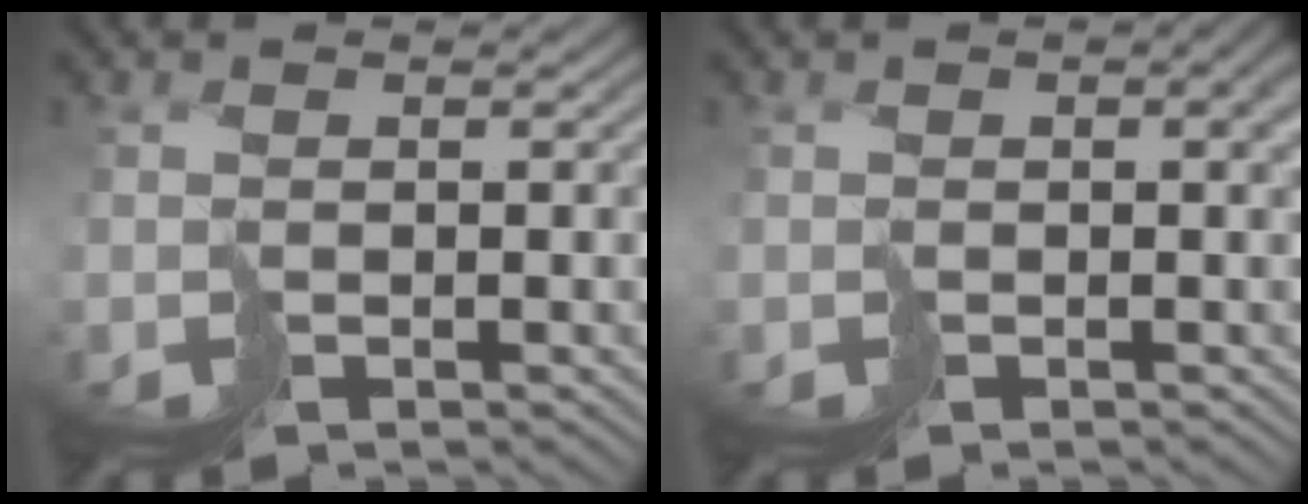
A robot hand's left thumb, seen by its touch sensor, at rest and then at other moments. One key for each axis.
{"total": 3.5, "fx": 0.6, "fy": 2.1, "fz": 2.7, "tx": -0.045, "ty": -0.009, "tz": 0.018}